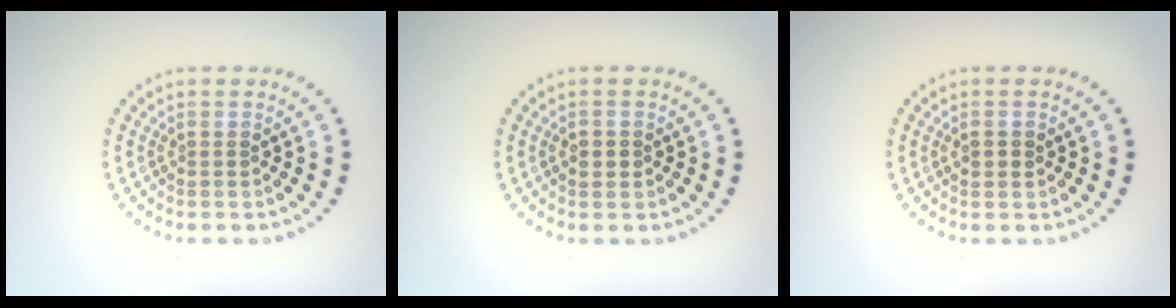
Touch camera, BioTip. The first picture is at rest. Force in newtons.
{"total": 1.1, "press": 1.1, "slide": 0.2}
{"total": 1.1, "press": 1.0, "slide": 0.4}